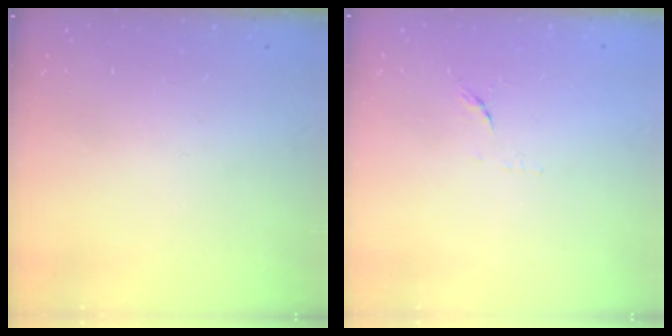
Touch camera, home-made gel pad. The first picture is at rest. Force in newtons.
{"total": 6.2, "press": 6.1, "slide": 0.9}